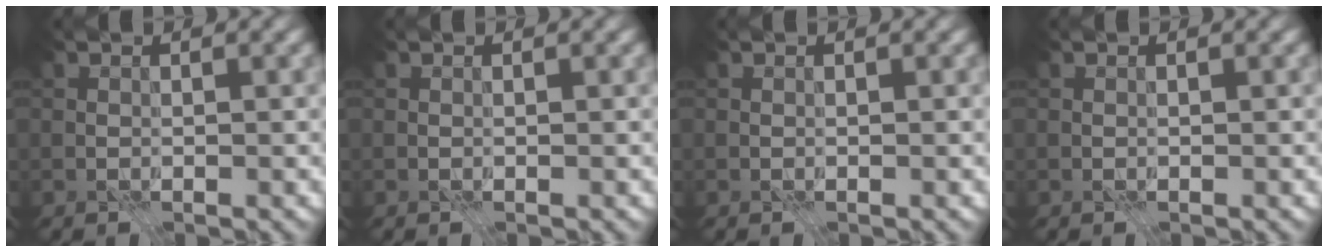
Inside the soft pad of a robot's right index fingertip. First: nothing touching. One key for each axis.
{"total": 0.0}
{"total": 0.0}
{"total": 0.0}